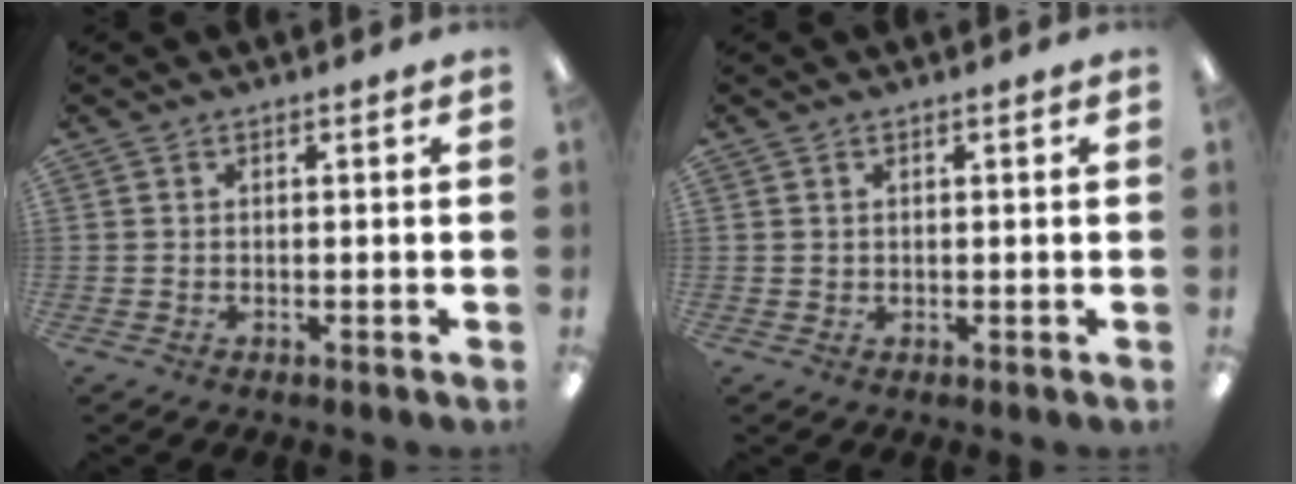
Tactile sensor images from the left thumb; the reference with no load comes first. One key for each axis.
{"total": 0.7, "fx": 0.4, "fy": 0.5, "fz": 0.1, "tx": -0.003, "ty": 0.002, "tz": 0.008}